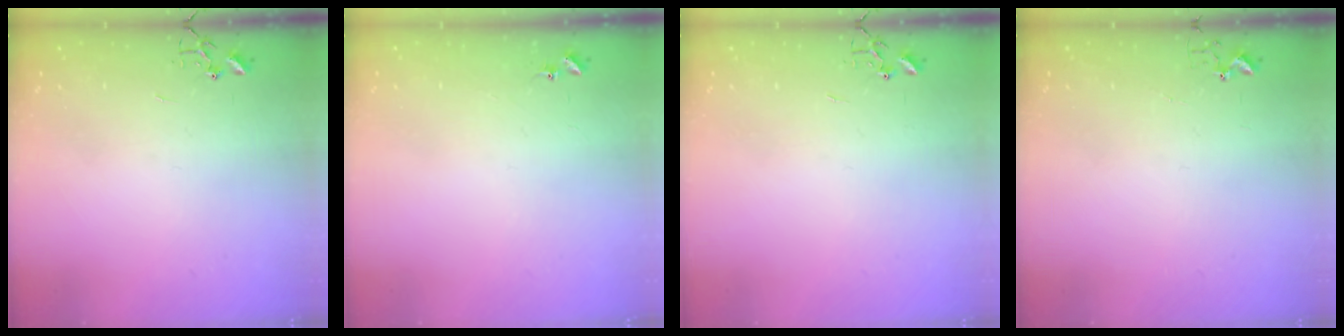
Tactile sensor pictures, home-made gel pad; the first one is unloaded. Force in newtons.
{"total": 4.3, "press": 4.2, "slide": 0.6}
{"total": 0.0}
{"total": 3.7, "press": 3.6, "slide": 0.5}